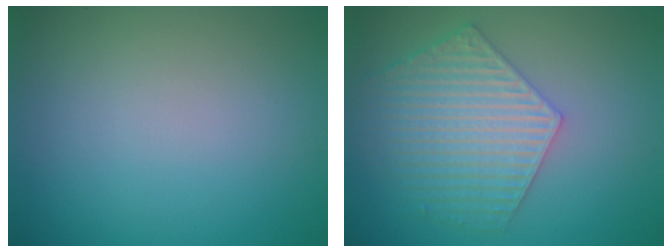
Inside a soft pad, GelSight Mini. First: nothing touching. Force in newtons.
{"total": 6.2, "press": 4.9, "slide": 3.9}